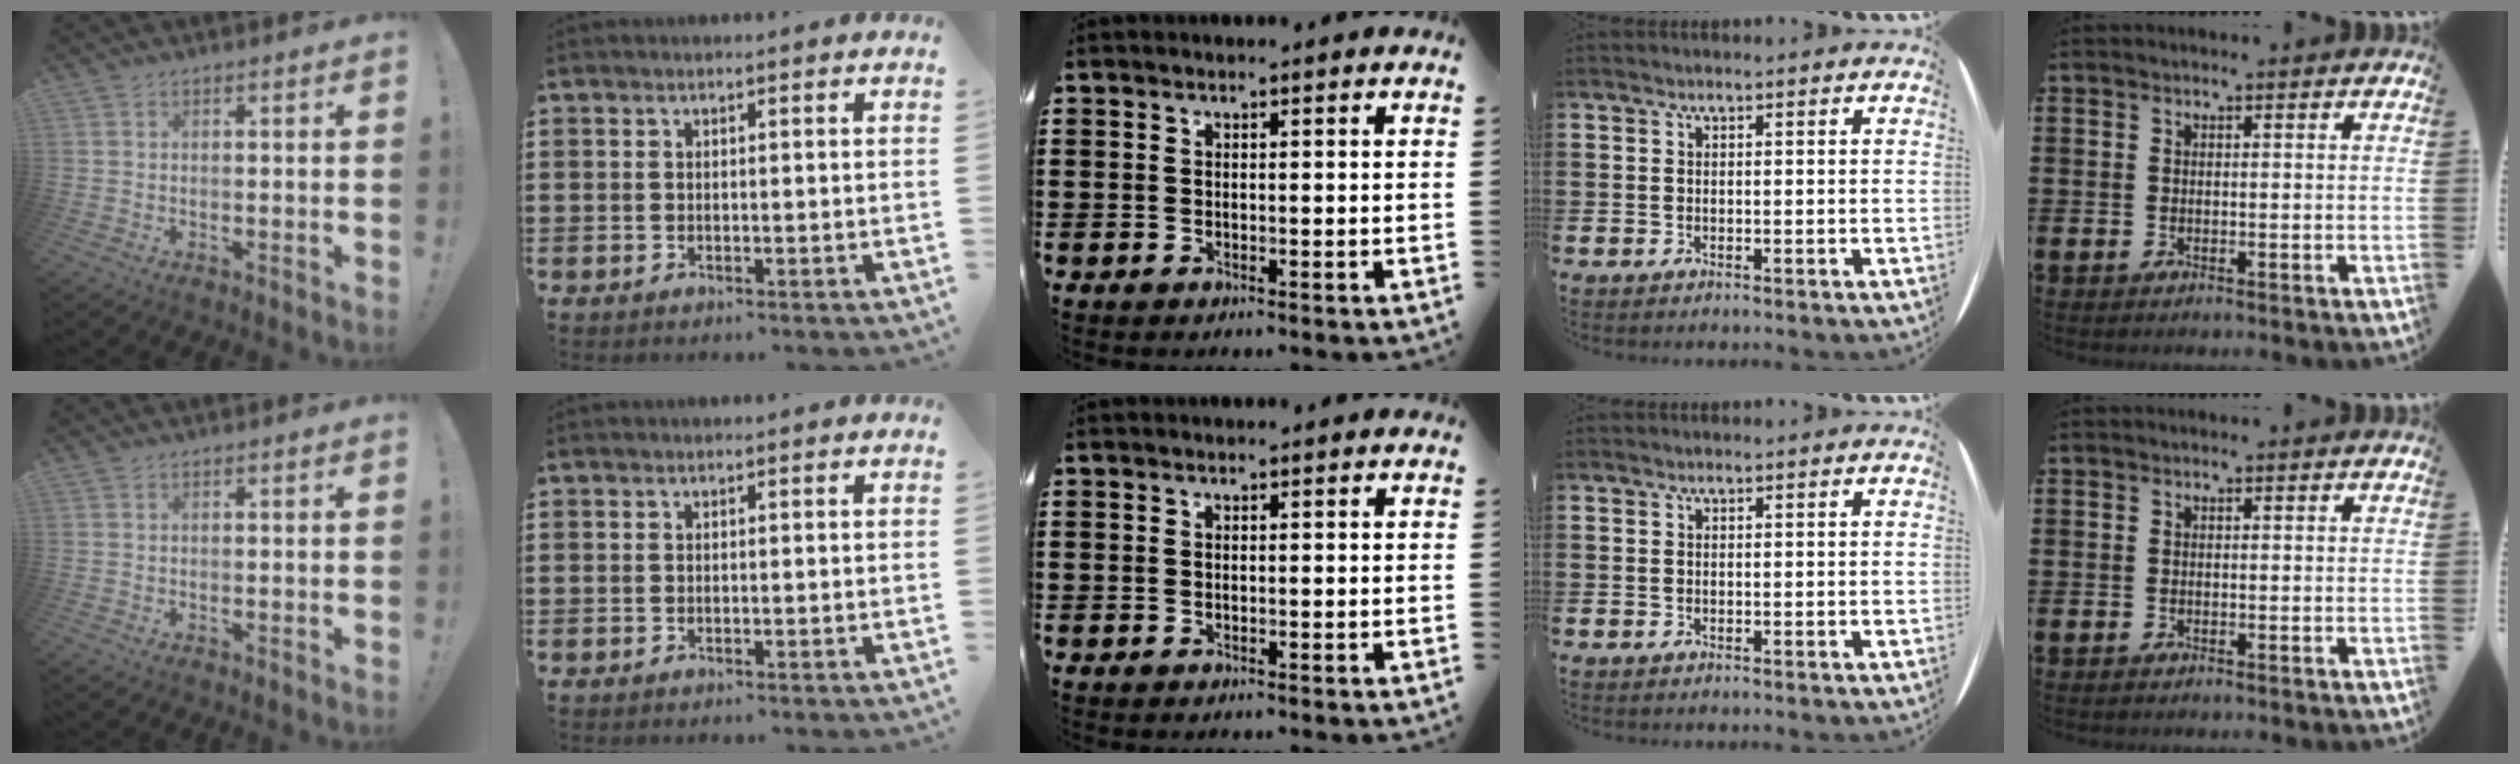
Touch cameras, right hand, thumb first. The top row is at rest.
{}